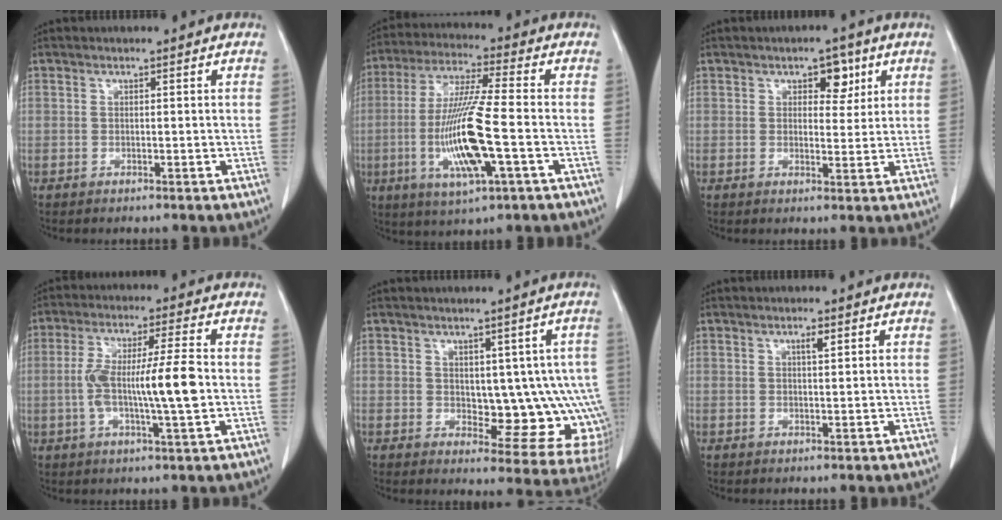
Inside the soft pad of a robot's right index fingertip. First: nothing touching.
{"total": 14.3, "force": [-3.2, 1.0, 13.9], "torque": [-0.283, -0.016, -0.062]}
{"total": 4.0, "force": [2.0, 2.3, 2.7], "torque": [-0.029, 0.004, 0.027]}
{"total": 10.7, "force": [-1.0, 0.6, 10.7], "torque": [-0.199, 0.006, -0.022]}
{"total": 11.7, "force": [0.5, 5.1, 10.5], "torque": [-0.108, 0.001, 0.018]}
{"total": 1.3, "force": [0.7, 0.1, 1.1], "torque": [-0.019, -0.001, 0.010]}